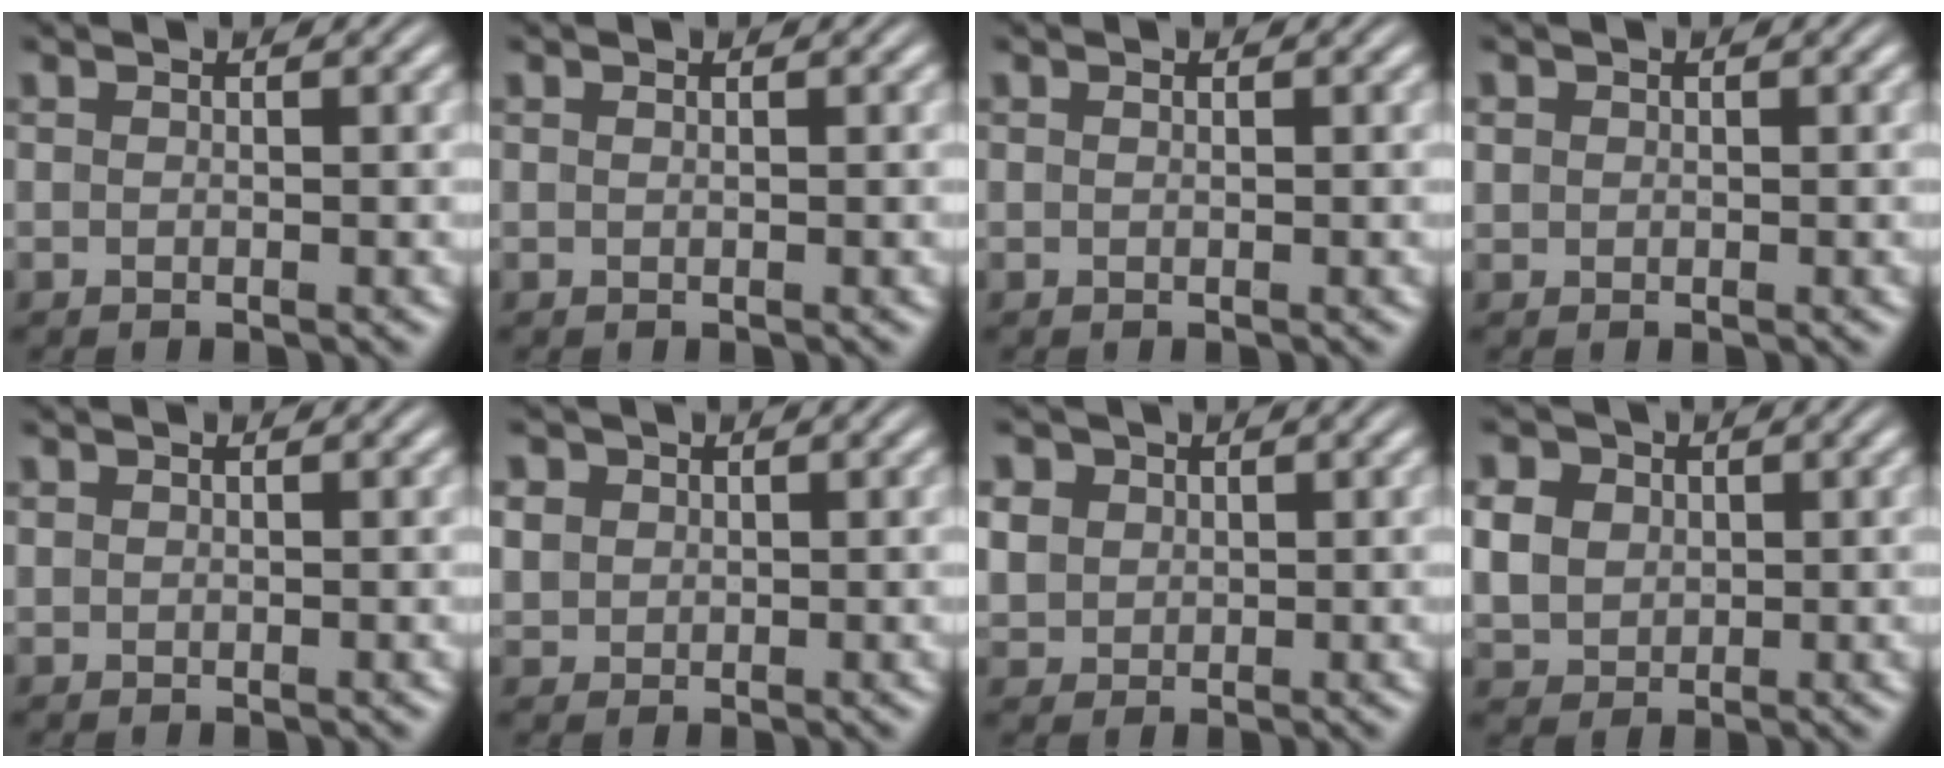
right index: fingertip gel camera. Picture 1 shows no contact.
{"total": 0.0}
{"total": 0.0}
{"total": 1.2, "force": [0.3, 1.1, 0.5], "torque": [-0.020, -0.002, 0.008]}
{"total": 0.5, "force": [0.3, 0.3, 0.2], "torque": [-0.008, 0.000, 0.008]}
{"total": 3.5, "force": [0.8, 3.1, 1.4], "torque": [-0.045, -0.005, 0.019]}
{"total": 4.5, "force": [1.0, 3.9, 1.9], "torque": [-0.053, -0.006, 0.022]}
{"total": 6.1, "force": [0.7, 5.4, 2.7], "torque": [-0.071, -0.011, 0.017]}